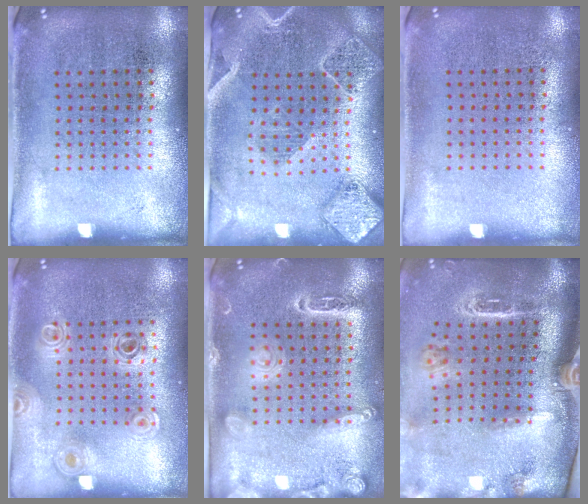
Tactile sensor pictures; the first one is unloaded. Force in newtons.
{"total": 2.4, "press": 2.1, "slide": 1.0}
{"total": 0.0}
{"total": 0.5, "press": 0.5, "slide": 0.1}
{"total": 2.0, "press": 1.9, "slide": 0.6}
{"total": 3.0, "press": 2.1, "slide": 2.1}